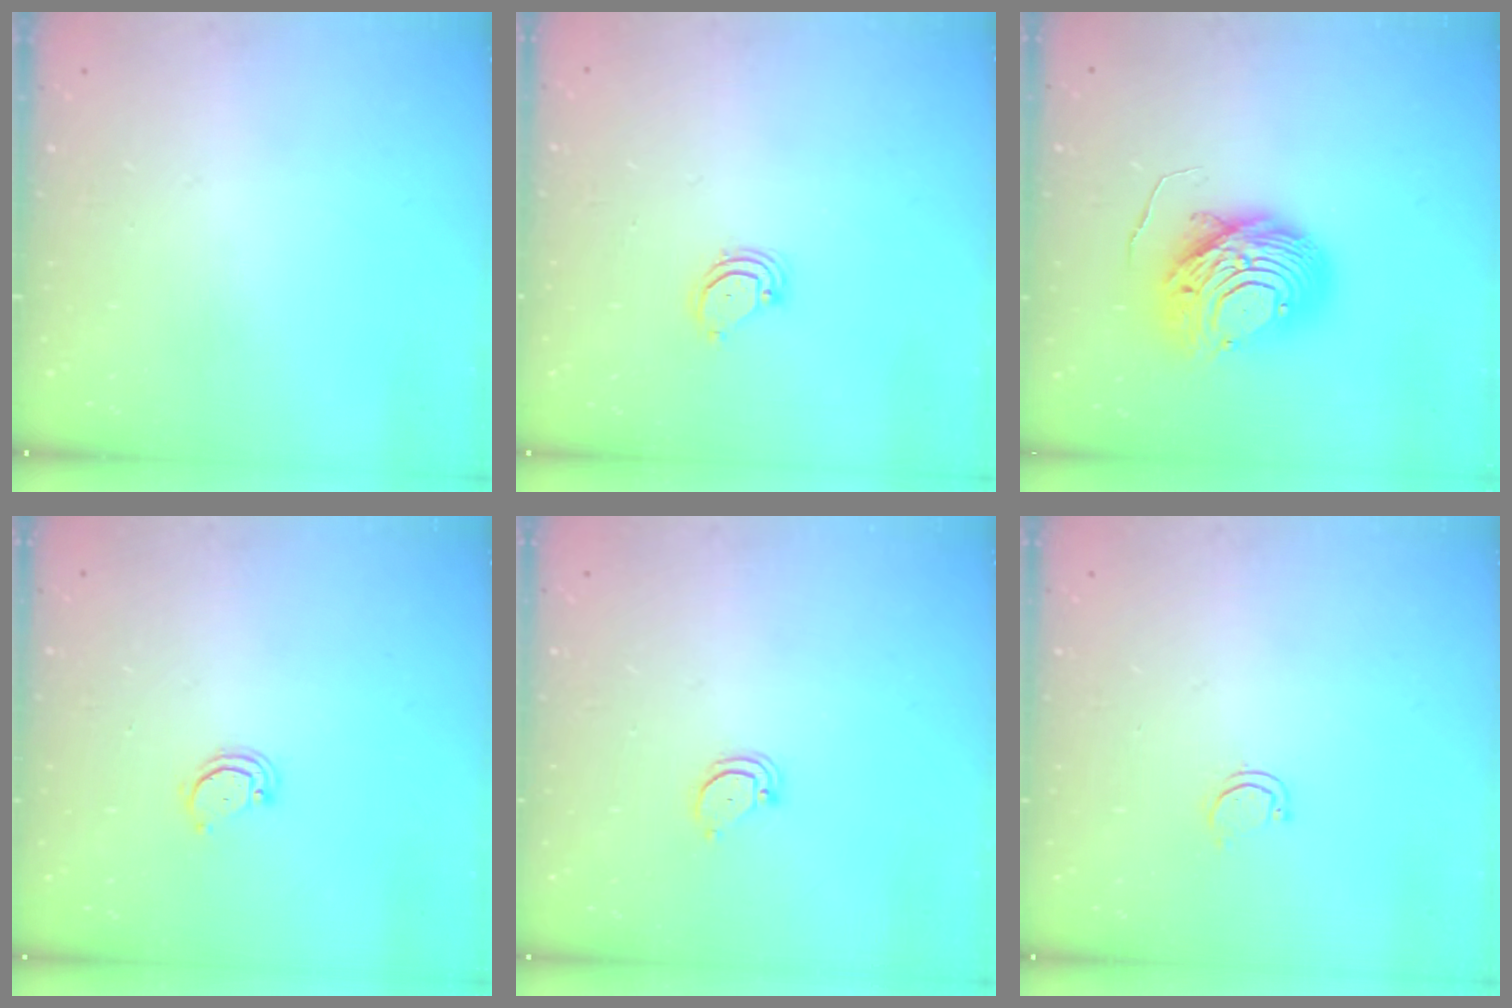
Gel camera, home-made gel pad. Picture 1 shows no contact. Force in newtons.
{"total": 3.2, "press": 3.2, "slide": 0.2}
{"total": 12.2, "press": 12.1, "slide": 1.4}
{"total": 2.9, "press": 2.9, "slide": 0.2}
{"total": 2.7, "press": 2.7, "slide": 0.2}
{"total": 4.6, "press": 4.4, "slide": 1.2}